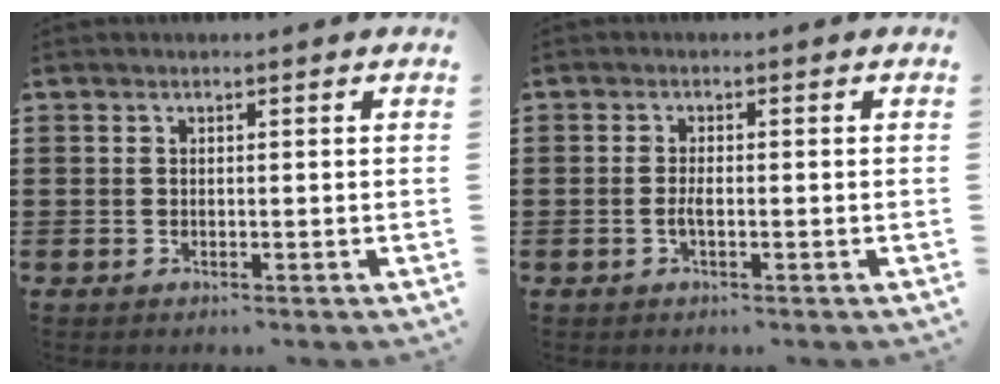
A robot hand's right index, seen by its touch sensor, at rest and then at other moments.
{"total": 1.5, "force": [-0.6, 0.2, 1.4], "torque": [-0.034, -0.005, -0.012]}